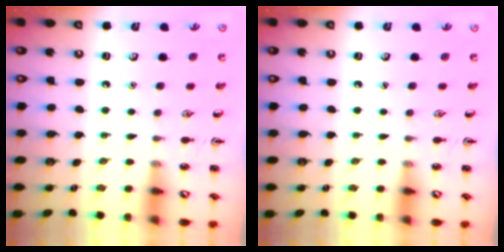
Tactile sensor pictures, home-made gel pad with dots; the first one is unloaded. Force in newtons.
{"total": 0.0}